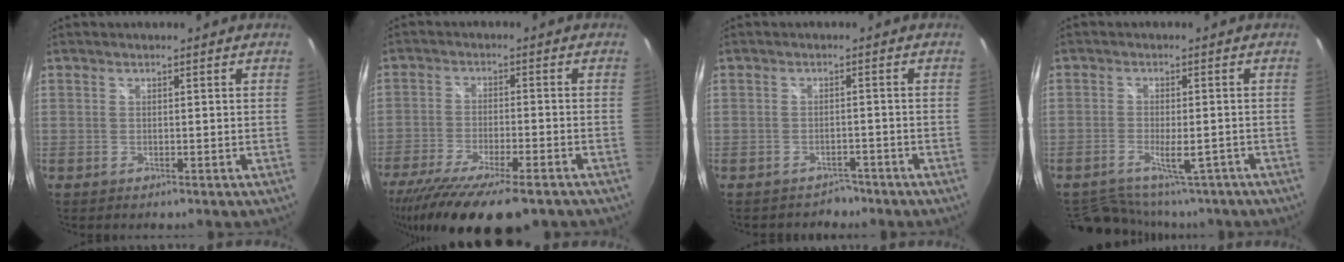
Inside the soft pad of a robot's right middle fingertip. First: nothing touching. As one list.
[{"total": 18.2, "force": [-13.8, 4.5, 11.0], "torque": [-0.217, -0.062, -0.219]}, {"total": 3.0, "force": [-2.5, 1.6, -0.2], "torque": [0.005, 0.013, -0.034]}, {"total": 13.2, "force": [-10.5, 5.5, 5.9], "torque": [-0.129, -0.012, -0.147]}]